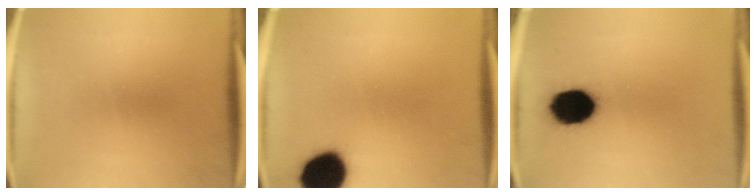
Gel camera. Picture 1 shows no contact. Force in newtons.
{"total": 14.2}
{"total": 12.3}